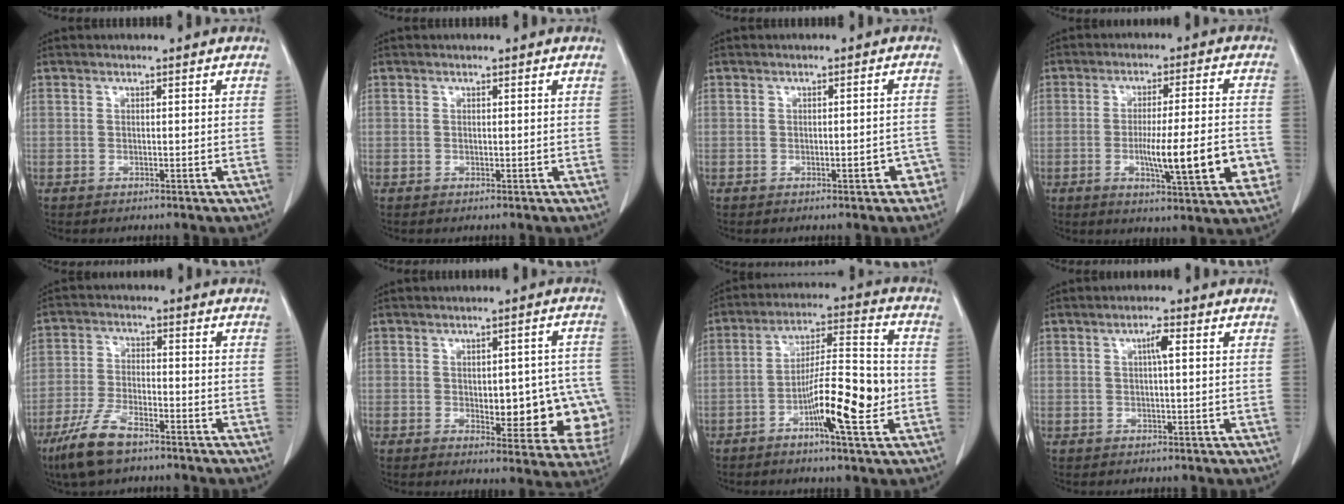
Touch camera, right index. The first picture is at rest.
{"total": 0.0}
{"total": 3.0, "force": [-1.7, 1.0, 2.3], "torque": [-0.020, 0.012, -0.020]}
{"total": 12.7, "force": [-3.2, 1.5, 12.2], "torque": [-0.181, -0.004, -0.045]}
{"total": 8.3, "force": [-5.8, 2.5, 5.3], "torque": [-0.119, -0.013, -0.111]}
{"total": 14.3, "force": [-2.6, 6.4, 12.6], "torque": [-0.108, 0.017, -0.016]}
{"total": 12.7, "force": [-3.6, 1.7, 12.1], "torque": [-0.204, 0.007, -0.060]}
{"total": 2.3, "force": [0.6, 0.3, 2.2], "torque": [-0.040, 0.003, 0.009]}